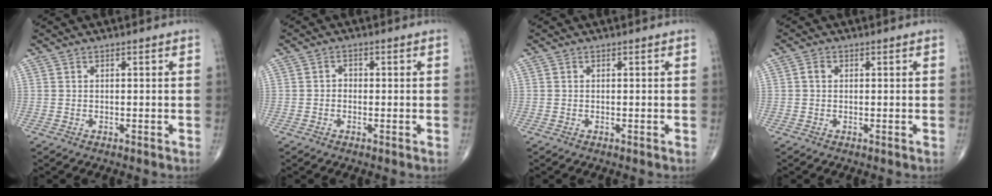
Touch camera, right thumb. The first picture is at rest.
{"total": 1.3, "force": [-0.2, 1.1, 0.7], "torque": [-0.004, 0.007, -0.007]}
{"total": 0.0}
{"total": 1.2, "force": [0.2, 0.9, 0.7], "torque": [-0.010, 0.004, 0.001]}